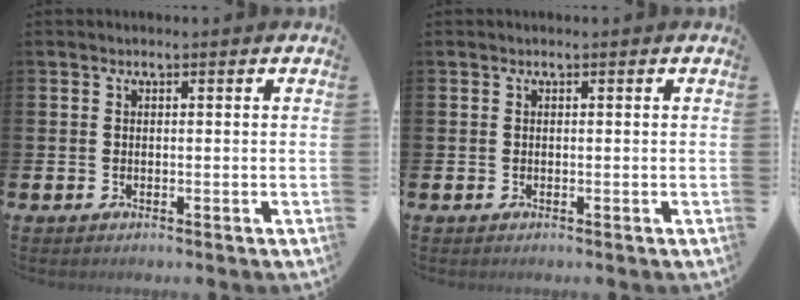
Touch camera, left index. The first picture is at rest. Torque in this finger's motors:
{"motor_torque": [0.00, 0.00, 0.00, 0.00]}